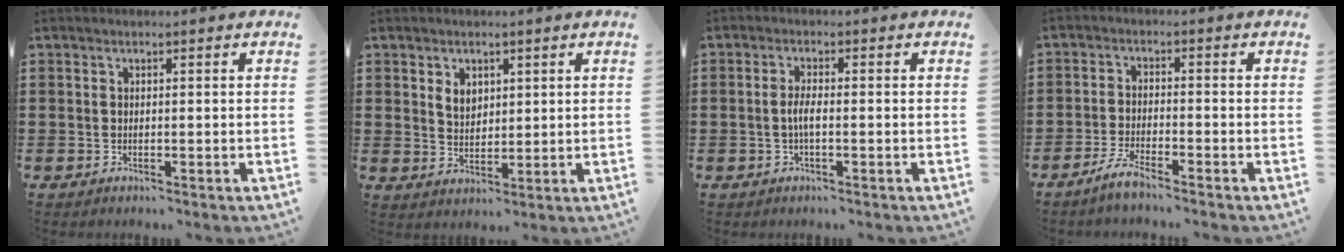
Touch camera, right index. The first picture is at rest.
{"total": 3.2, "force": [1.6, 2.3, 1.6], "torque": [-0.038, 0.009, 0.029]}
{"total": 2.7, "force": [-0.6, 0.5, 2.6], "torque": [-0.061, -0.005, -0.016]}
{"total": 3.4, "force": [-2.8, 0.0, 1.8], "torque": [-0.053, -0.005, -0.060]}